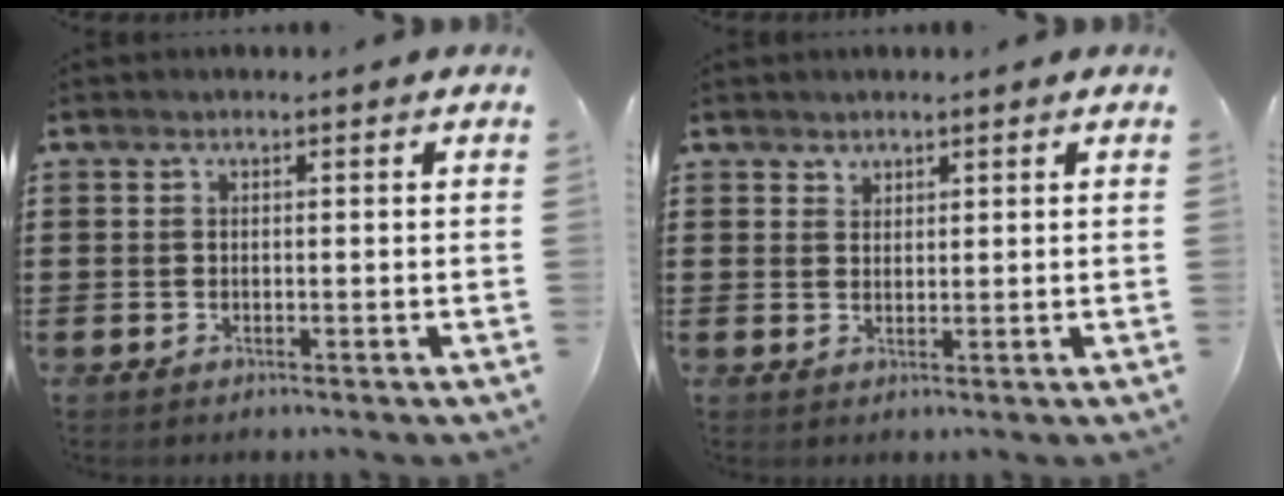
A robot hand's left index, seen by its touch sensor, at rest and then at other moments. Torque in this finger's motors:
{"motor_torque": [0.10, 0.03, 0.03, 0.01]}